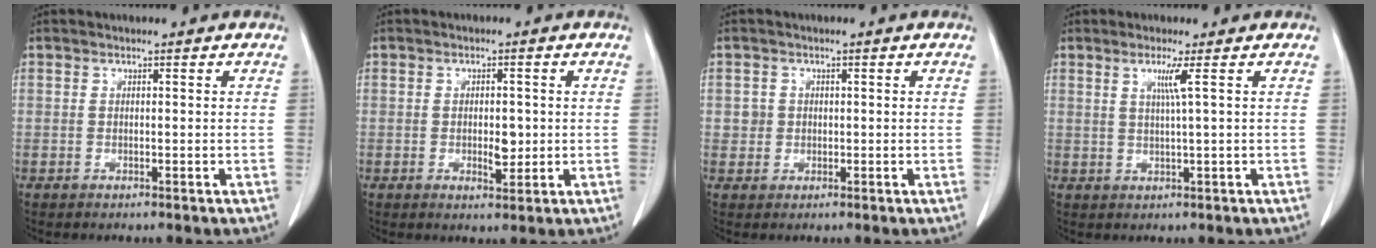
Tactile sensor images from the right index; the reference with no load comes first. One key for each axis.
{"total": 3.0, "fx": -0.2, "fy": 1.5, "fz": 2.7, "tx": -0.042, "ty": 0.000, "tz": 0.004}
{"total": 1.7, "fx": 0.2, "fy": 1.7, "fz": 0.2, "tx": 0.000, "ty": 0.005, "tz": 0.005}
{"total": 2.7, "fx": 1.0, "fy": -0.9, "fz": 2.3, "tx": -0.048, "ty": -0.005, "tz": 0.023}